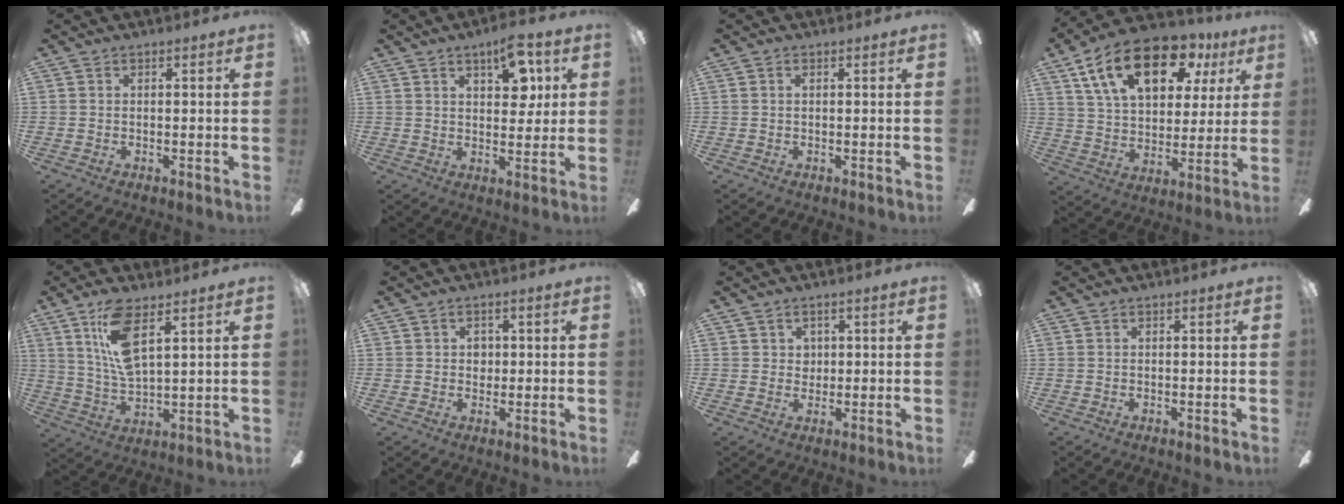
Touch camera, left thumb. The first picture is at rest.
{"total": 9.8, "force": [5.1, 4.5, 7.0], "torque": [-0.086, -0.016, 0.083]}
{"total": 0.7, "force": [0.2, 0.3, 0.7], "torque": [-0.014, 0.004, 0.002]}
{"total": 20.6, "force": [11.0, 11.5, 13.1], "torque": [-0.224, -0.030, 0.192]}
{"total": 12.0, "force": [6.5, 4.4, 9.0], "torque": [-0.176, -0.016, 0.115]}
{"total": 2.5, "force": [0.3, 2.2, 1.3], "torque": [-0.020, 0.004, 0.002]}
{"total": 2.3, "force": [1.2, 2.0, 0.3], "torque": [0.003, -0.001, 0.018]}
{"total": 0.0}